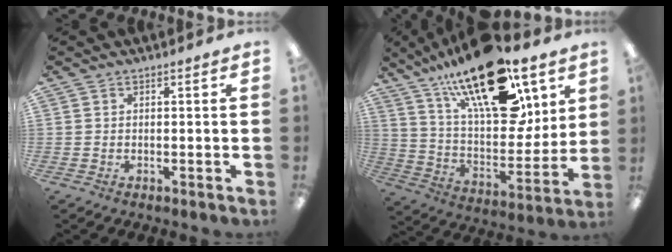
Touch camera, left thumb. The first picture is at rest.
{"total": 26.2, "force": [15.9, 11.4, 17.4], "torque": [-0.268, -0.091, 0.272]}